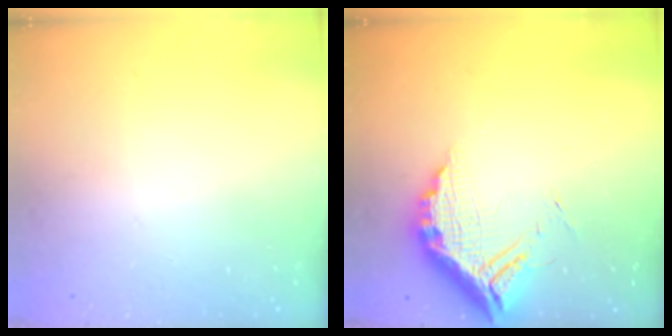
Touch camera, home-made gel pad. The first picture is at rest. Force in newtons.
{"total": 13.4, "press": 13.4, "slide": 1.3}